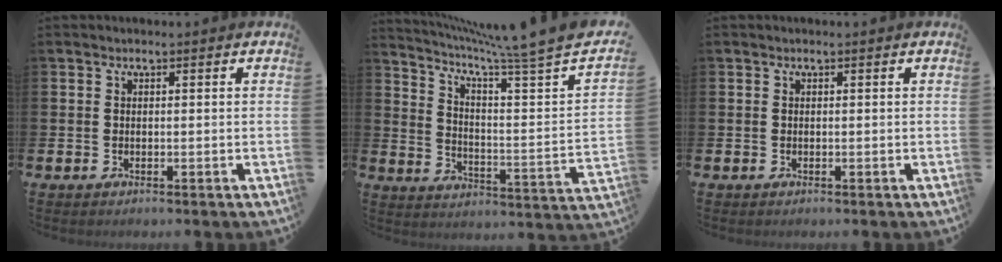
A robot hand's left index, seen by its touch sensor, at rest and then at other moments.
{"total": 6.0, "force": [4.9, -0.3, 3.4], "torque": [-0.069, -0.063, 0.070]}
{"total": 0.0}